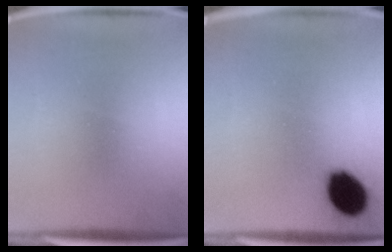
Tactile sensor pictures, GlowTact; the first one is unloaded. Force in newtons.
{"total": 10.3}